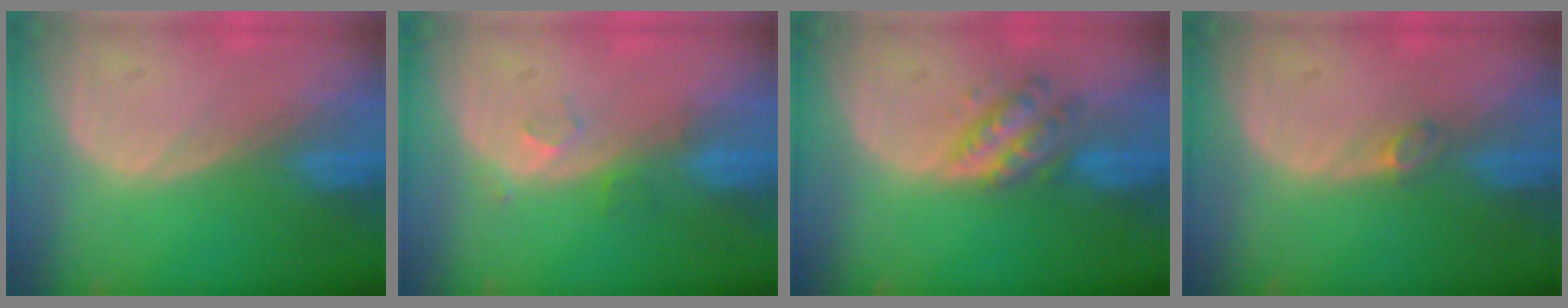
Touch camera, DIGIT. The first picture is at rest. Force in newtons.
{"total": 2.7, "press": 2.3, "slide": 1.5}
{"total": 5.3, "press": 5.2, "slide": 0.4}
{"total": 1.4, "press": 1.3, "slide": 0.3}